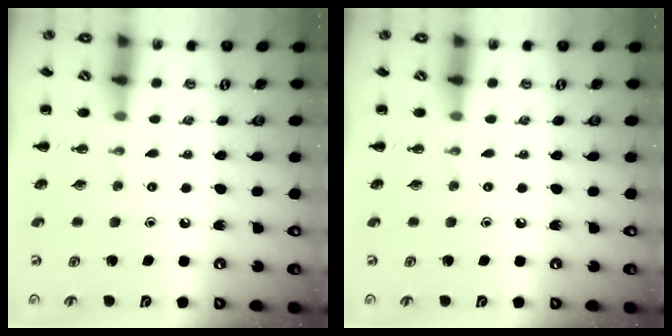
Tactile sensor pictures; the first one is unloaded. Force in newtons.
{"total": 0.0}